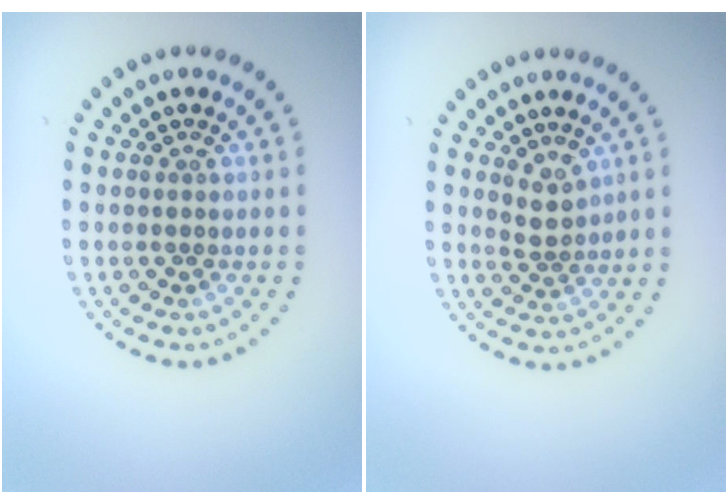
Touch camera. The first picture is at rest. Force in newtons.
{"total": 1.9, "press": 1.5, "slide": 1.2}